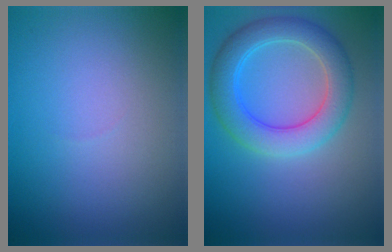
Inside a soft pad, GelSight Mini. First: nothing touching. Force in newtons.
{"total": 5.4, "press": 5.4, "slide": 0.1}